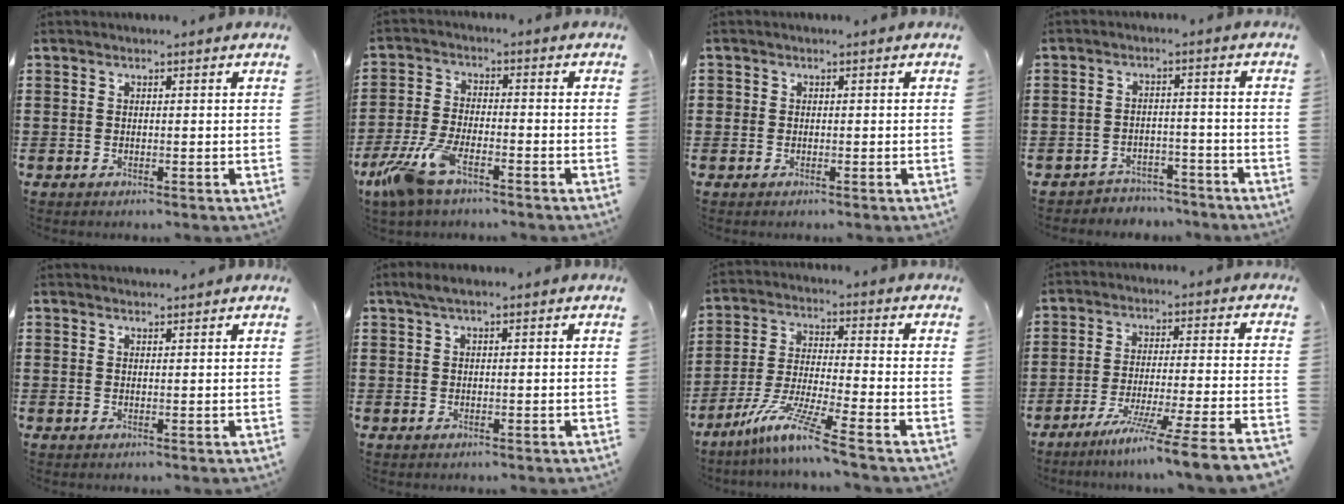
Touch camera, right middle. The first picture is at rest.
{"total": 8.3, "force": [-5.3, 2.7, 5.7], "torque": [-0.144, -0.010, -0.104]}
{"total": 0.8, "force": [0.1, 0.8, 0.1], "torque": [-0.002, 0.006, 0.000]}
{"total": 3.3, "force": [-3.3, 0.6, -0.3], "torque": [-0.005, 0.000, -0.070]}
{"total": 1.2, "force": [1.2, -0.1, -0.1], "torque": [-0.001, -0.003, 0.023]}
{"total": 1.2, "force": [0.6, 0.1, 1.0], "torque": [-0.020, 0.002, 0.010]}
{"total": 8.6, "force": [-6.6, -0.4, 5.6], "torque": [-0.123, -0.020, -0.132]}
{"total": 8.4, "force": [-6.8, -1.8, 4.5], "torque": [-0.073, -0.019, -0.134]}